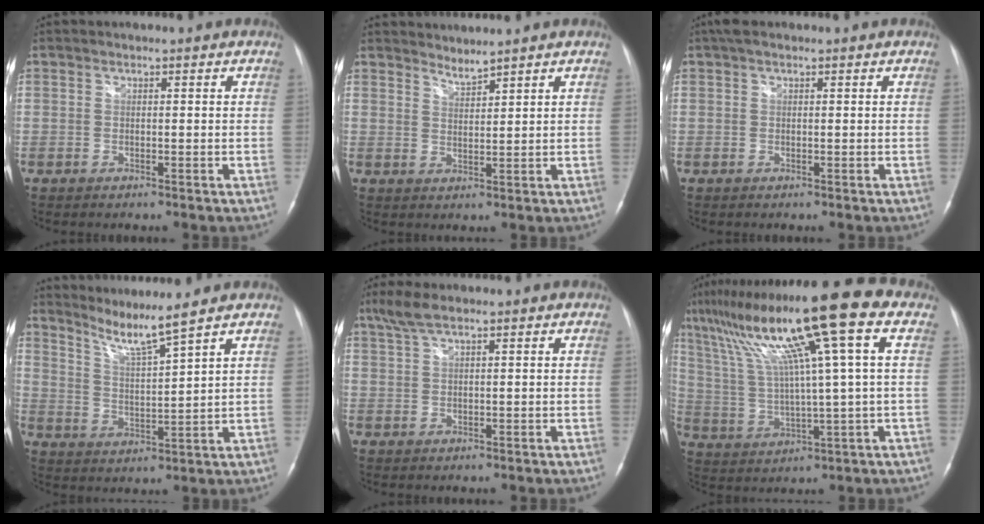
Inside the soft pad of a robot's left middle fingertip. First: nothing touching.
{"total": 2.1, "force": [2.1, -0.4, 0.0], "torque": [-0.001, -0.004, 0.044]}
{"total": 2.5, "force": [1.6, 0.9, 1.7], "torque": [-0.036, 0.027, 0.027]}
{"total": 5.9, "force": [5.0, -2.0, 2.3], "torque": [-0.050, -0.019, 0.099]}
{"total": 3.6, "force": [2.5, 0.5, 2.5], "torque": [-0.061, 0.018, 0.054]}
{"total": 20.1, "force": [9.2, -0.2, 17.8], "torque": [-0.310, 0.043, 0.153]}